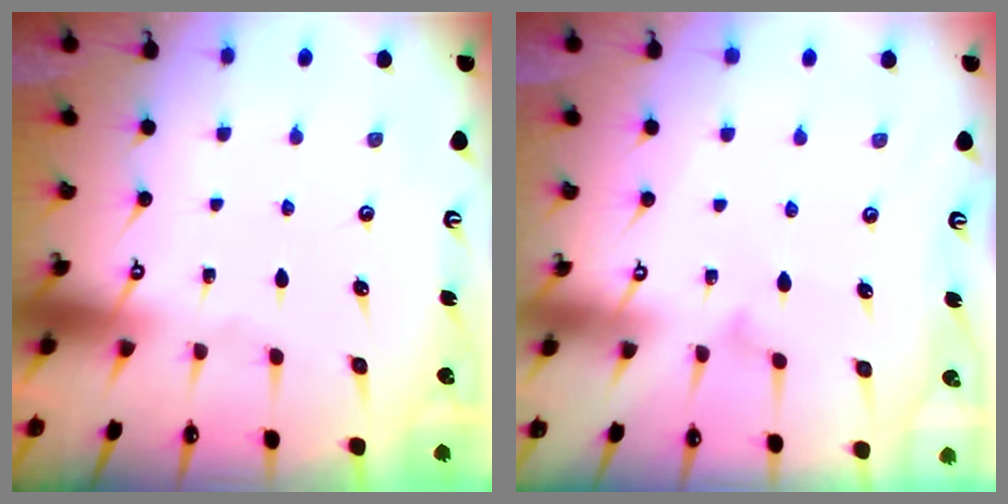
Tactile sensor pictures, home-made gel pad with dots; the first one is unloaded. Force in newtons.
{"total": 7.6, "press": 7.6, "slide": 0.5}